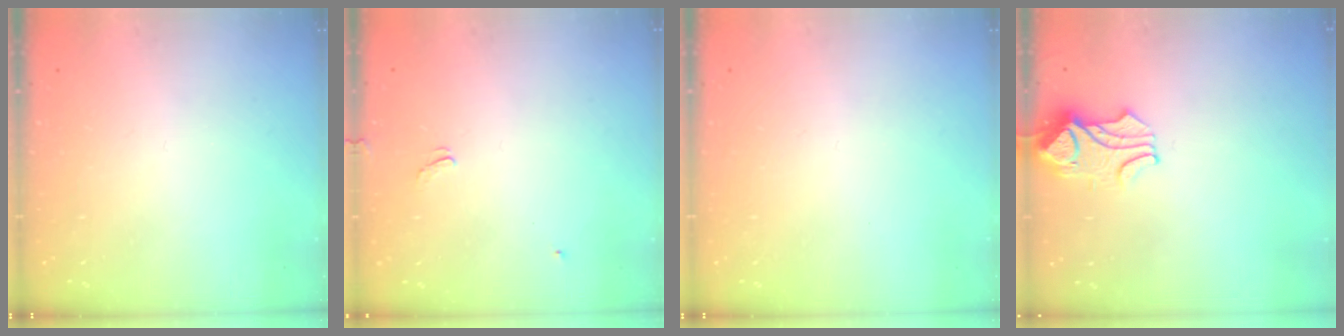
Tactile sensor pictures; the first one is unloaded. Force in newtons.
{"total": 2.1, "press": 2.1, "slide": 0.5}
{"total": 0.0}
{"total": 1.5, "press": 1.5, "slide": 0.5}